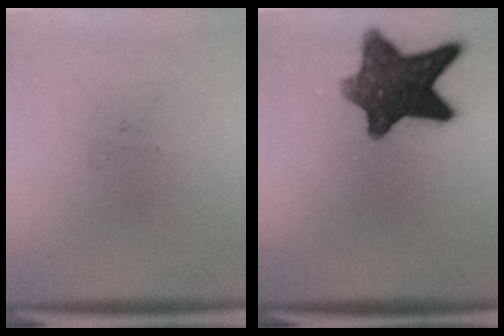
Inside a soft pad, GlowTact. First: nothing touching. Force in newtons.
{"total": 11.3}